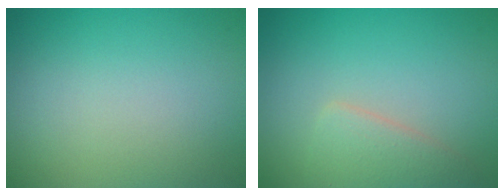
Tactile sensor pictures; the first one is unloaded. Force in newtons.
{"total": 2.7, "press": 2.7, "slide": 0.1}